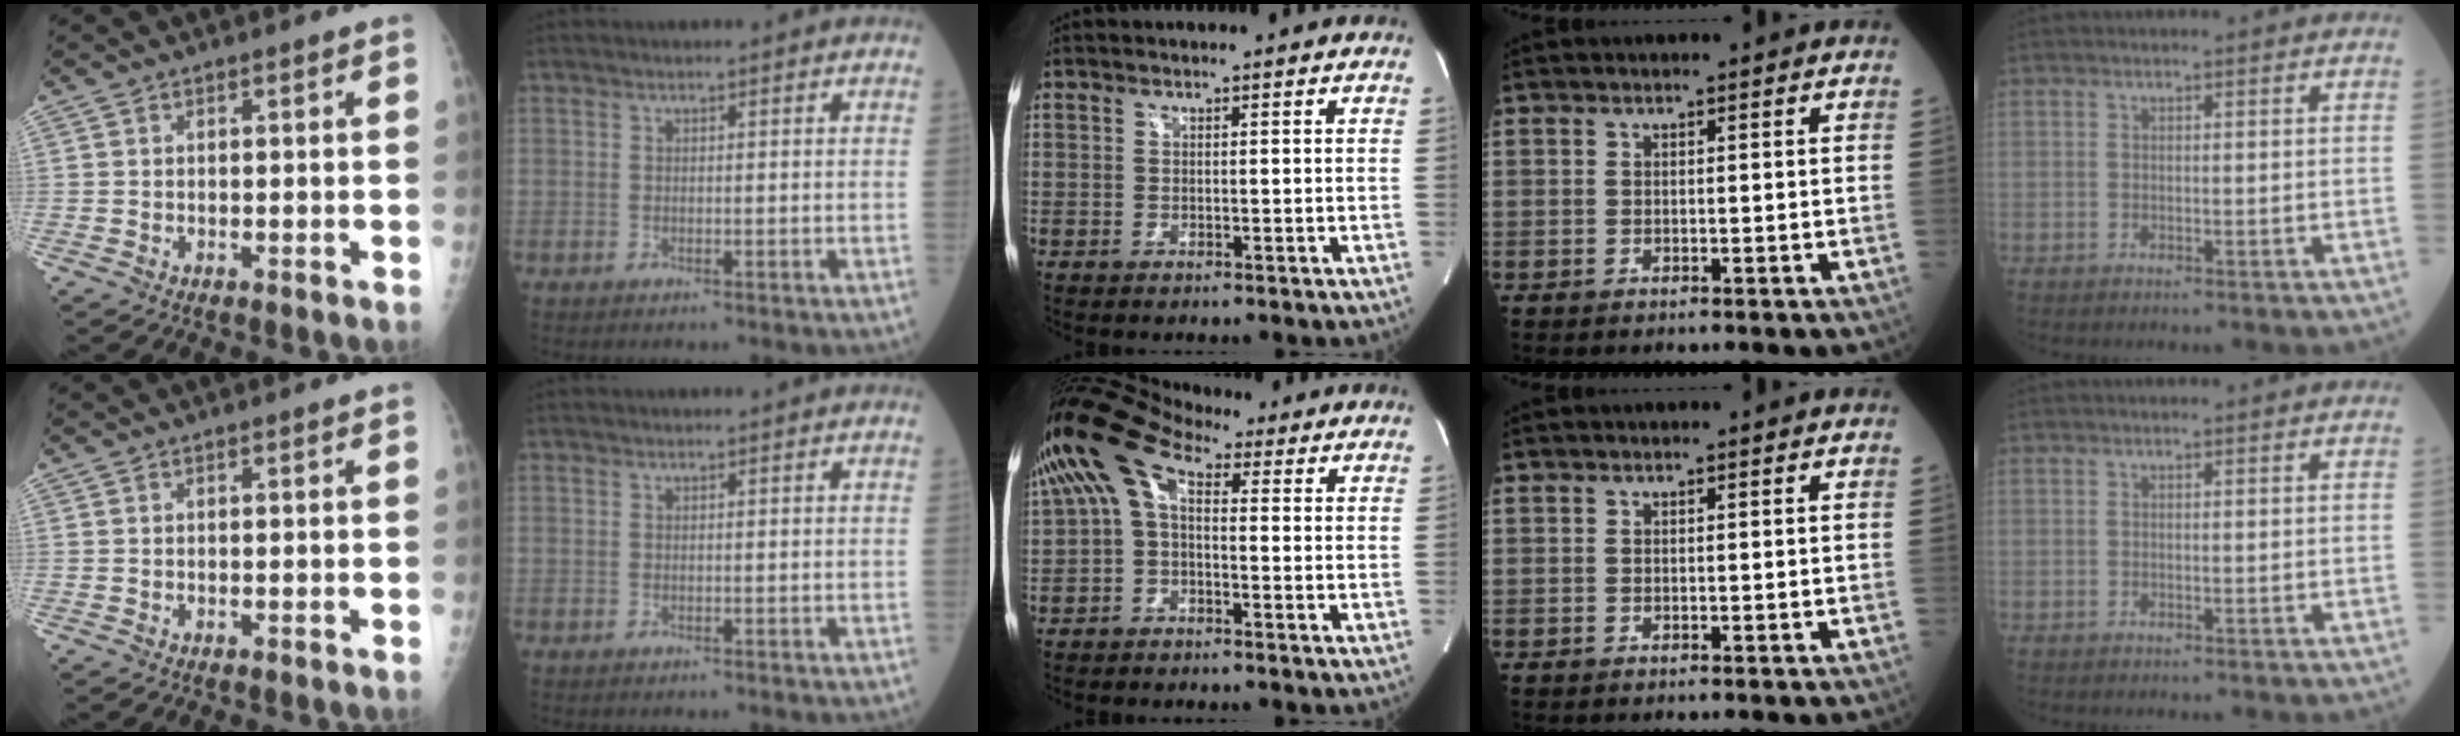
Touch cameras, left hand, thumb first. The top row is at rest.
{"middle": {"total": 9.7, "force": [2.6, 4.6, 8.1], "torque": [-0.166, 0.058, 0.037]}}